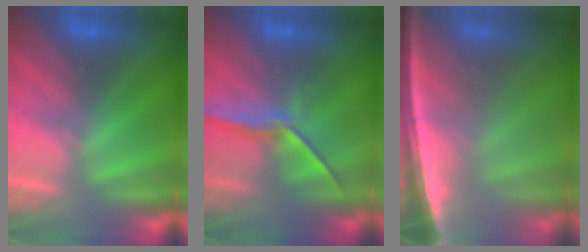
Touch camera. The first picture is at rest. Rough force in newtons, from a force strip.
{"total": 1.2}
{"total": 5.8}